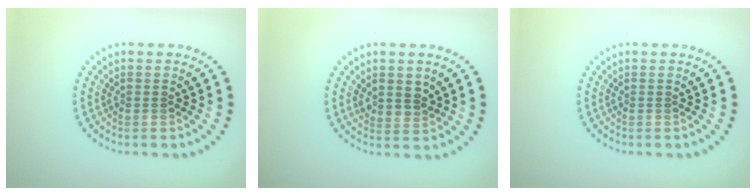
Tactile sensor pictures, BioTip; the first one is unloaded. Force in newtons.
{"total": 2.0, "press": 1.7, "slide": 0.9}
{"total": 0.0}